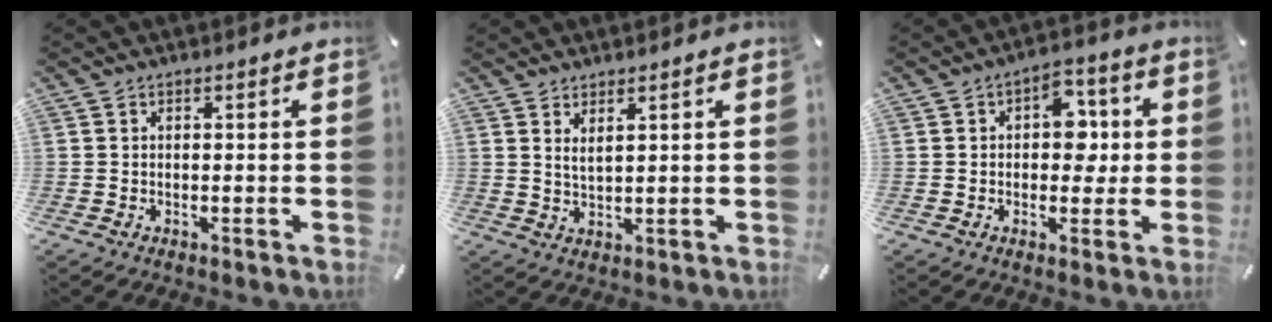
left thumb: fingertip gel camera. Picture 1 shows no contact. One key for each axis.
{"total": 2.5, "fx": 1.9, "fy": 0.4, "fz": 1.6, "tx": -0.035, "ty": -0.004, "tz": 0.035}
{"total": 8.3, "fx": 0.7, "fy": 6.0, "fz": 5.7, "tx": -0.060, "ty": -0.002, "tz": 0.004}